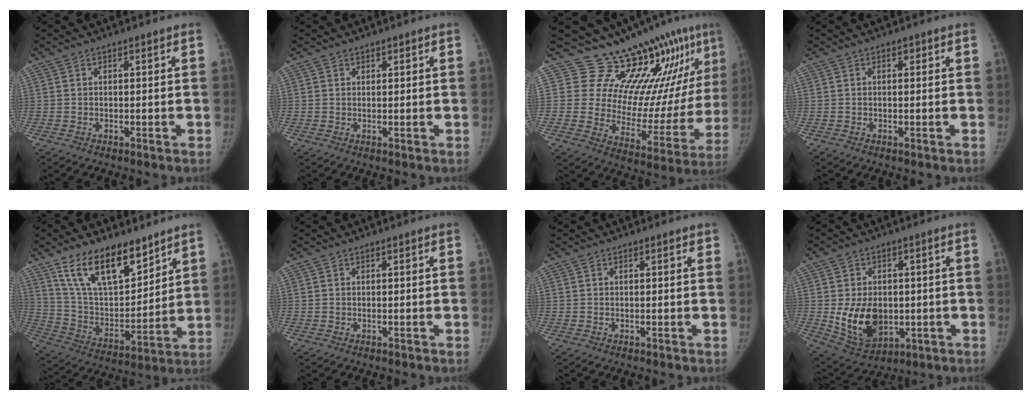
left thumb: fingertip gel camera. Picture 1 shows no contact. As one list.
[{"total": 0.9, "force": [0.7, 0.5, 0.0], "torque": [0.014, -0.003, 0.006]}, {"total": 17.9, "force": [14.6, 5.2, 8.9], "torque": [-0.074, -0.120, 0.212]}, {"total": 0.7, "force": [0.3, 0.5, 0.4], "torque": [0.001, 0.000, 0.003]}, {"total": 17.8, "force": [12.2, 7.9, 10.2], "torque": [-0.132, -0.070, 0.230]}, {"total": 0.0}, {"total": 0.6, "force": [0.4, 0.2, 0.4], "torque": [-0.005, -0.001, 0.002]}, {"total": 12.3, "force": [-1.1, 8.9, 8.4], "torque": [-0.111, -0.011, 0.002]}]